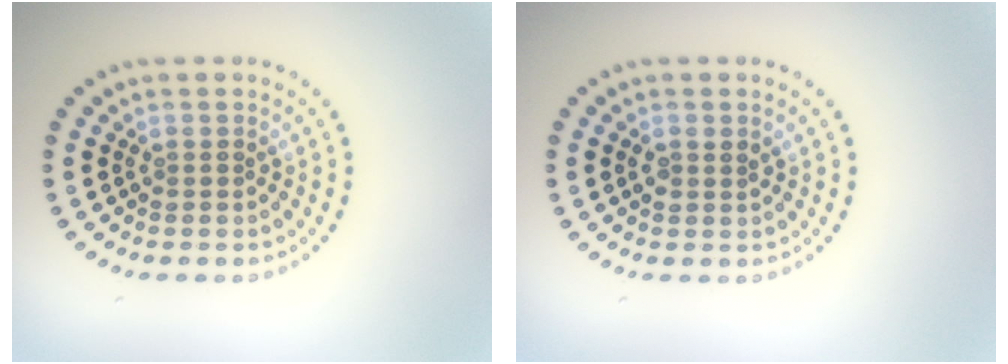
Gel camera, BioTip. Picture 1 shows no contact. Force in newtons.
{"total": 1.1, "press": 1.0, "slide": 0.4}